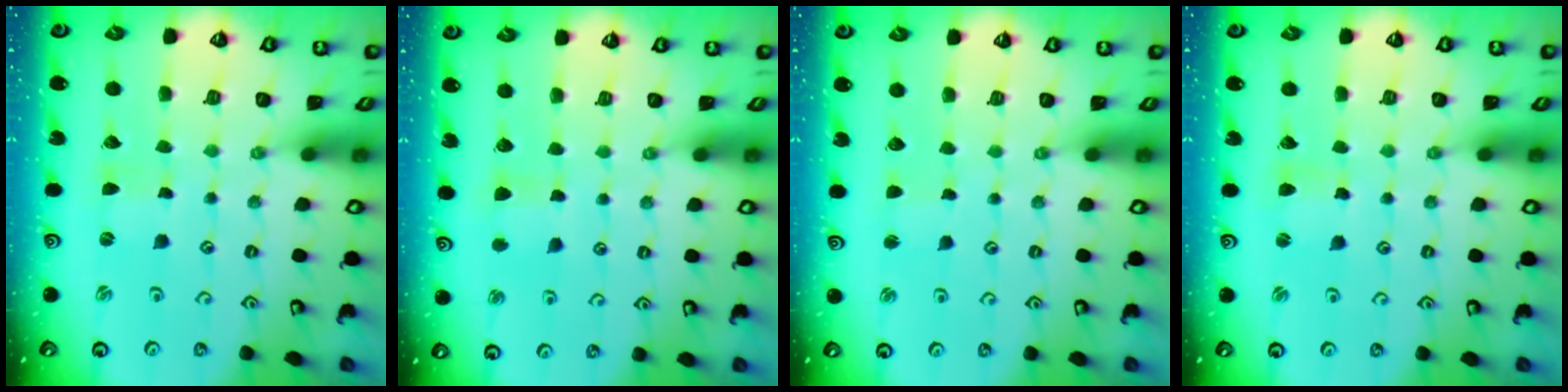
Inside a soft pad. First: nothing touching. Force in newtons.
{"total": 3.9, "press": 3.9, "slide": 0.5}
{"total": 1.3, "press": 1.2, "slide": 0.1}
{"total": 2.2, "press": 2.2, "slide": 0.3}